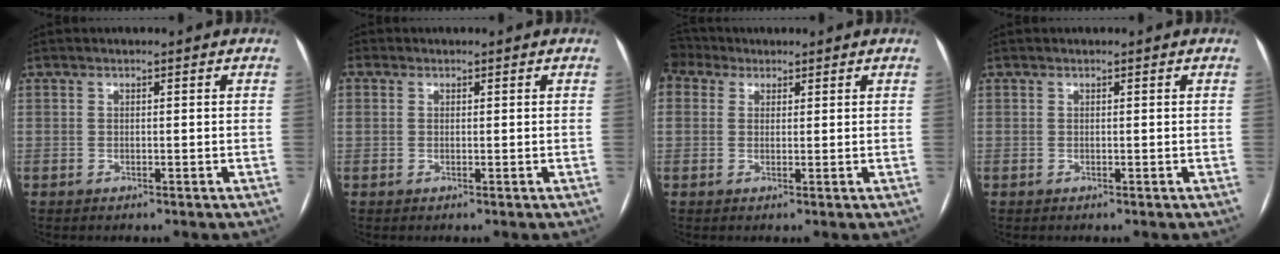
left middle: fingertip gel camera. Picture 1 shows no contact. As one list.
[{"total": 1.7, "force": [0.5, 1.5, 0.5], "torque": [-0.011, 0.008, 0.010]}, {"total": 5.7, "force": [4.0, 3.7, 1.6], "torque": [-0.051, 0.038, 0.087]}, {"total": 0.0}]